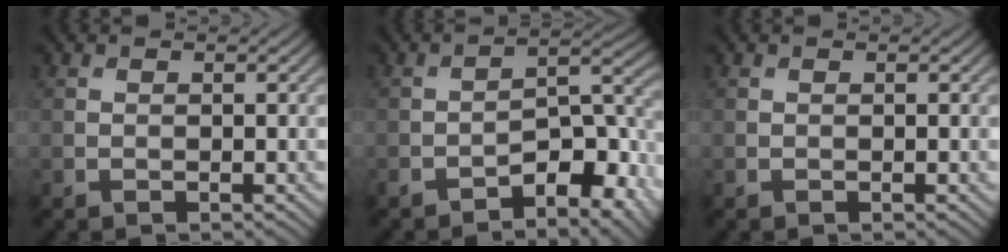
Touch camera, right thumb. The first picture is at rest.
{"total": 7.9, "force": [-4.9, 2.7, 5.5], "torque": [-0.076, 0.006, -0.087]}
{"total": 0.0}